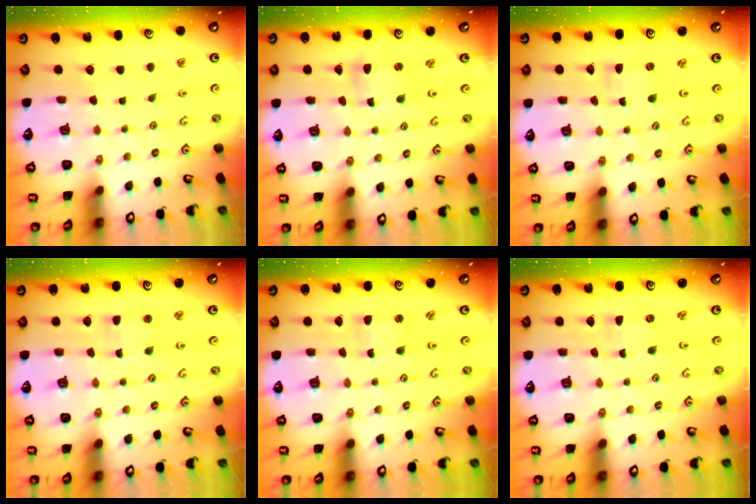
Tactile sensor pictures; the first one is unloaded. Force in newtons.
{"total": 2.1, "press": 2.1, "slide": 0.3}
{"total": 0.0}
{"total": 2.8, "press": 2.7, "slide": 0.6}
{"total": 1.3, "press": 1.3, "slide": 0.1}
{"total": 0.0}